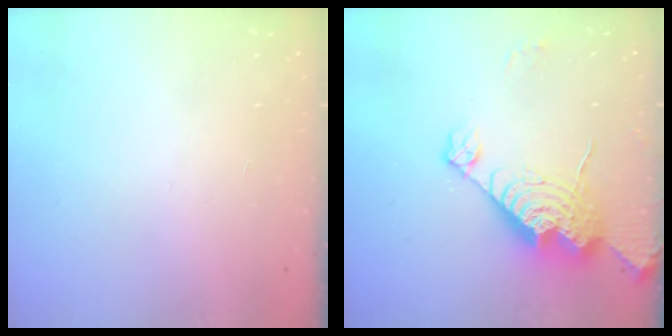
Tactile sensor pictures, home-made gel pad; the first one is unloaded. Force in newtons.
{"total": 17.6, "press": 17.5, "slide": 1.8}